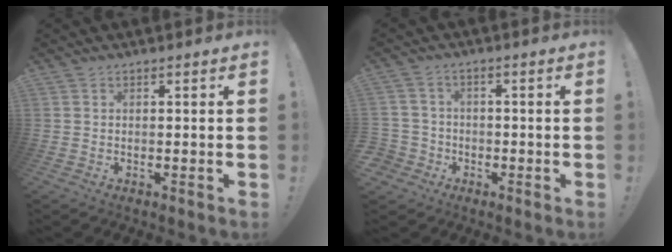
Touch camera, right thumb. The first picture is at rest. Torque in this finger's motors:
{"motor_torque": [-0.29, 0.14, -0.24, 0.20, -0.01]}